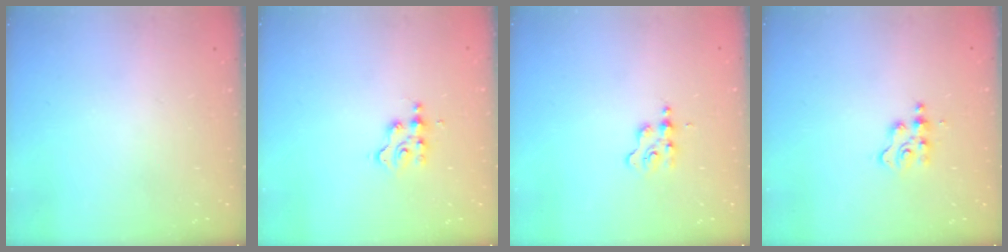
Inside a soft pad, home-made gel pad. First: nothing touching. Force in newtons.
{"total": 3.1, "press": 3.1, "slide": 0.3}
{"total": 1.9, "press": 1.9, "slide": 0.2}
{"total": 2.1, "press": 2.0, "slide": 0.4}